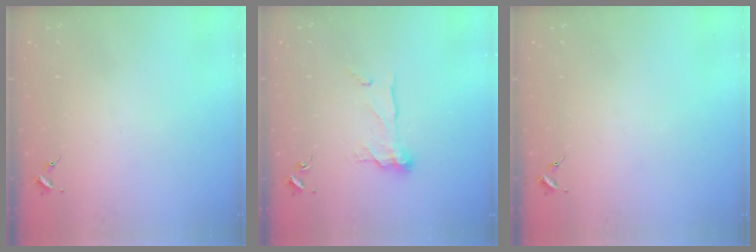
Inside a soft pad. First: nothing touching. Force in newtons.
{"total": 9.8, "press": 9.8, "slide": 0.7}
{"total": 0.0}